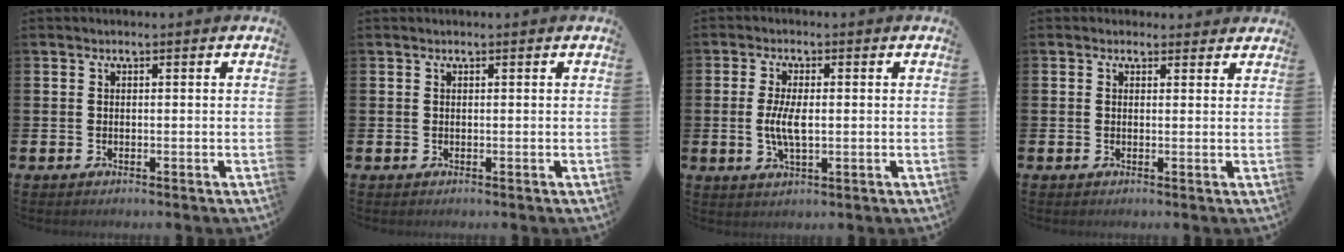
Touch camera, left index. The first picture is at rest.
{"total": 0.0}
{"total": 4.5, "force": [0.0, 1.7, 4.2], "torque": [-0.079, -0.001, -0.005]}
{"total": 1.0, "force": [0.8, 0.6, 0.0], "torque": [0.010, 0.001, 0.012]}